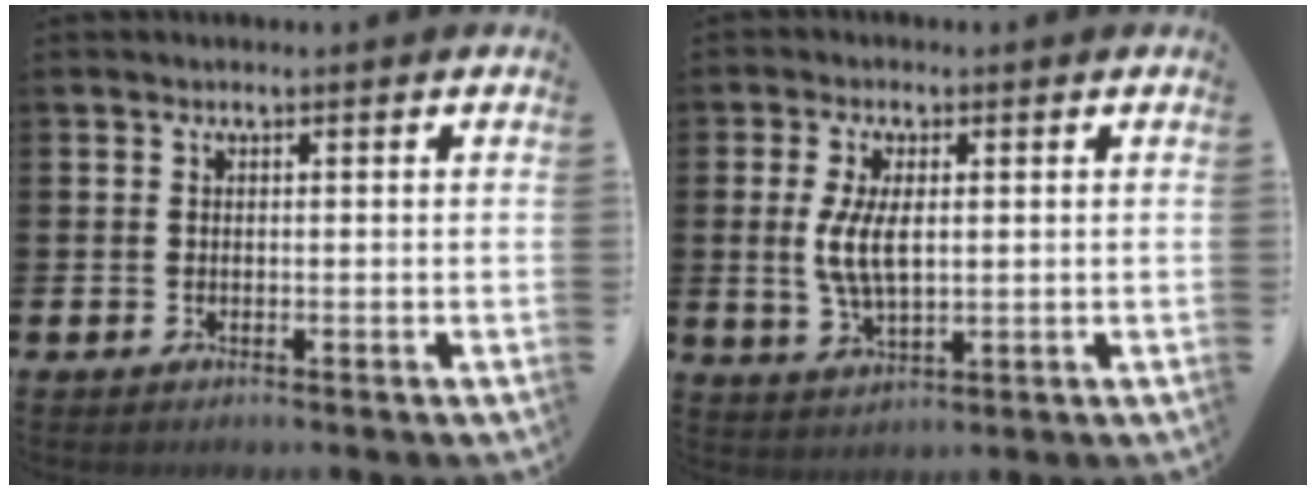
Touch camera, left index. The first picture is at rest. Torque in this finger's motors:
{"motor_torque": [1.46, -0.14, 0.27, 0.21]}